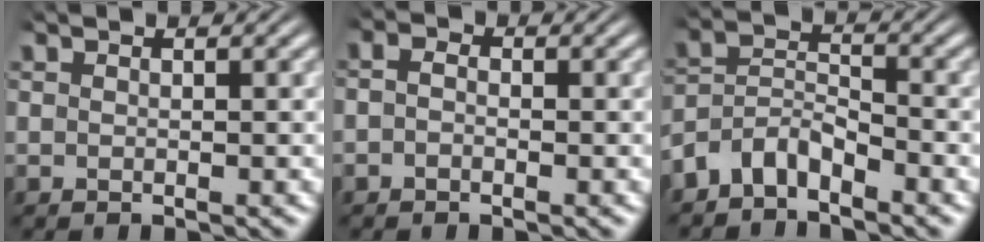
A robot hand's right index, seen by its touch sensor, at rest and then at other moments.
{"total": 1.3, "force": [-0.5, 1.0, 0.7], "torque": [-0.016, -0.004, -0.012]}
{"total": 5.0, "force": [-3.4, 3.1, 2.1], "torque": [-0.040, -0.013, -0.061]}